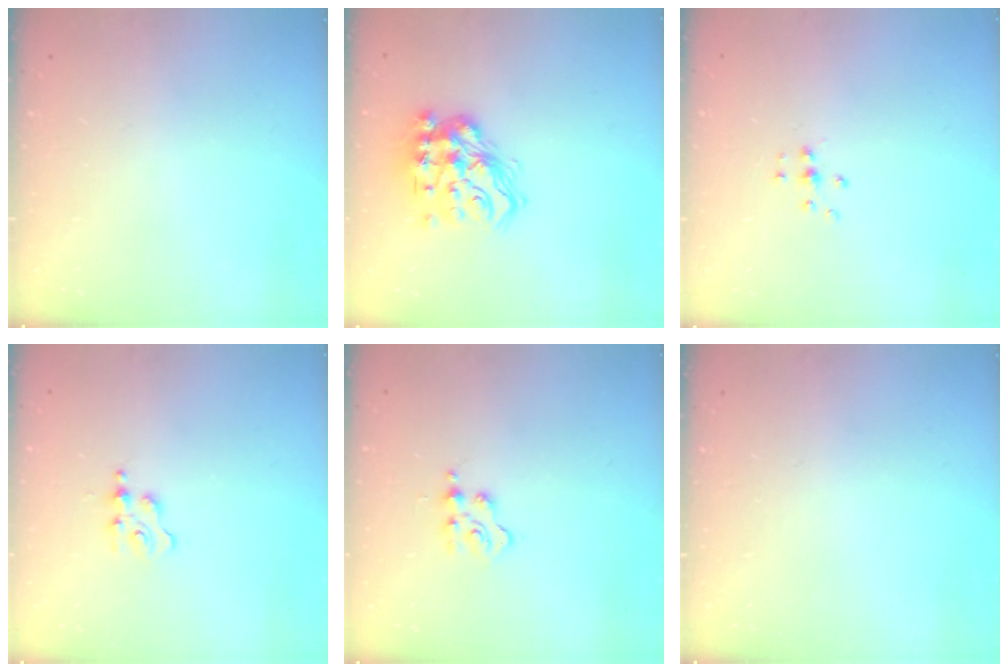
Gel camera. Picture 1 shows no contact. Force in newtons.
{"total": 16.2, "press": 16.2, "slide": 1.3}
{"total": 5.7, "press": 5.7, "slide": 0.7}
{"total": 2.5, "press": 2.5, "slide": 0.3}
{"total": 2.7, "press": 2.7, "slide": 0.3}
{"total": 0.0}